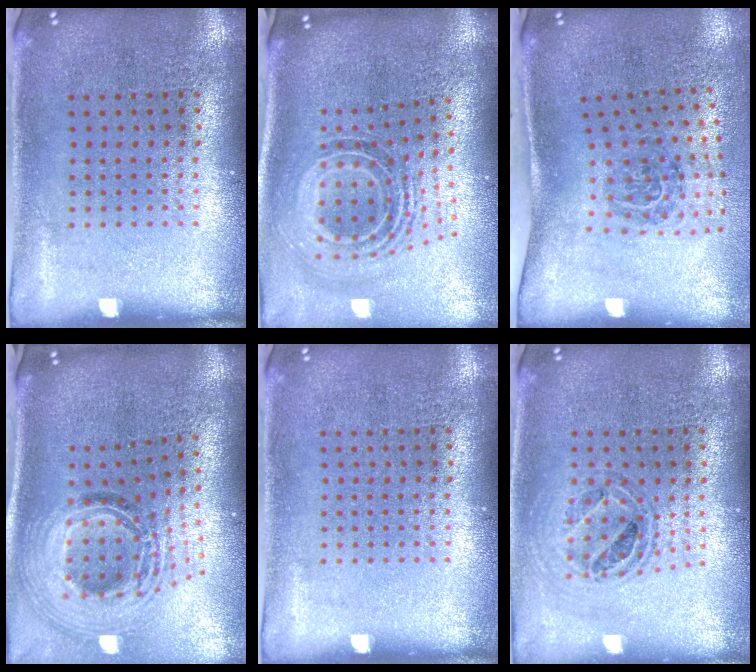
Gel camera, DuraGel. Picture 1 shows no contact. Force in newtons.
{"total": 1.8, "press": 1.3, "slide": 1.2}
{"total": 1.9, "press": 1.2, "slide": 1.5}
{"total": 2.3, "press": 1.8, "slide": 1.5}
{"total": 0.0}
{"total": 0.8, "press": 0.7, "slide": 0.3}